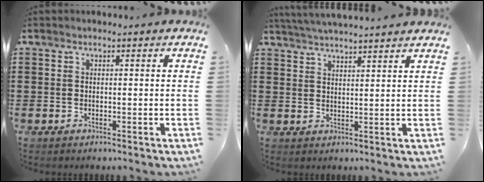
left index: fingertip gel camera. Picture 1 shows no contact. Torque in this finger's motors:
{"motor_torque": [0.43, -0.57, 0.17, 0.12]}